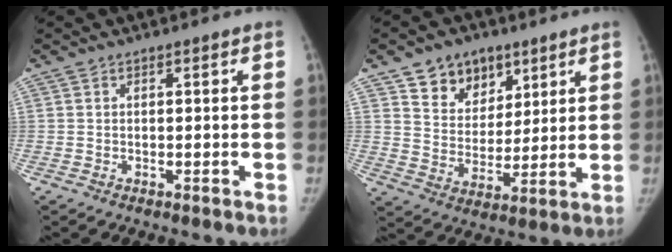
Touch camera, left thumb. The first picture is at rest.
{"total": 11.2, "force": [6.8, 8.0, 3.9], "torque": [-0.022, -0.036, 0.119]}